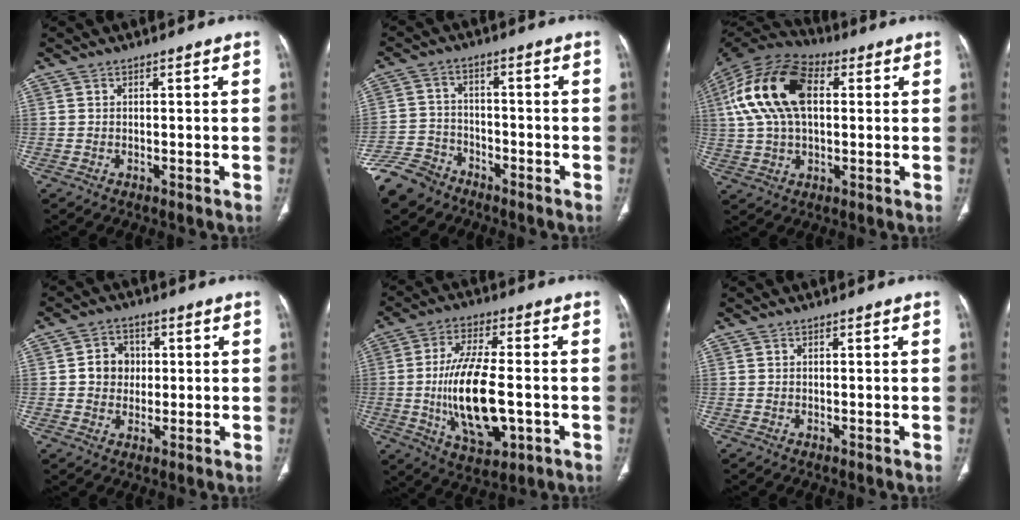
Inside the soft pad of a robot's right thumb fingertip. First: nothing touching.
{"total": 8.9, "force": [-6.9, 5.2, 2.1], "torque": [-0.045, 0.027, -0.137]}
{"total": 18.6, "force": [3.8, 10.8, 14.6], "torque": [-0.282, 0.024, 0.062]}
{"total": 6.1, "force": [0.6, 5.4, 2.8], "torque": [-0.013, 0.006, 0.005]}
{"total": 16.5, "force": [-2.3, 7.2, 14.7], "torque": [-0.268, 0.003, -0.033]}
{"total": 0.0}